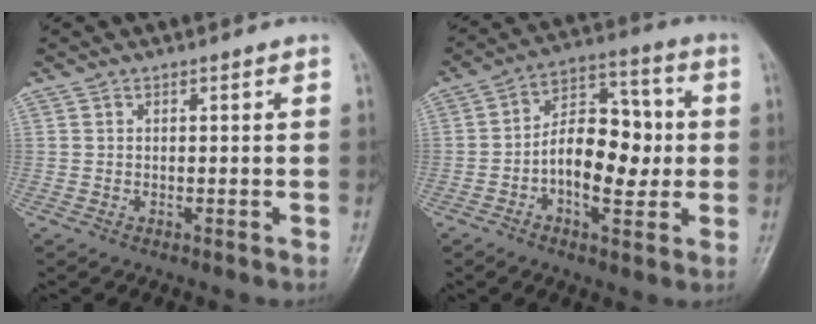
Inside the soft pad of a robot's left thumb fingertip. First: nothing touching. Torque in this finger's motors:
{"motor_torque": [0.37, 0.78, 0.75, 0.61, 0.10]}